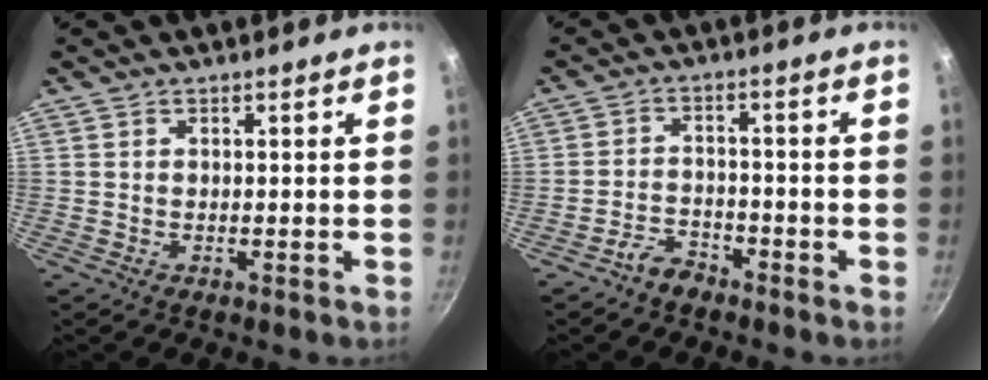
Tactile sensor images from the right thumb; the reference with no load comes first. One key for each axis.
{"total": 3.9, "fx": -3.2, "fy": 1.9, "fz": 1.2, "tx": -0.014, "ty": 0.037, "tz": -0.059}